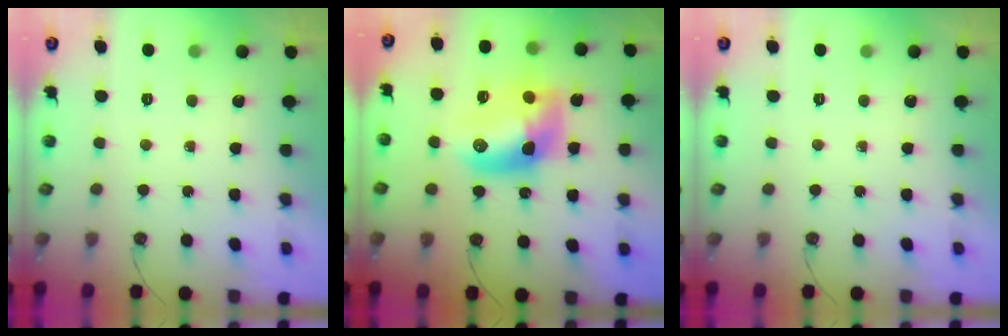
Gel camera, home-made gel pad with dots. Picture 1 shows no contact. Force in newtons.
{"total": 14.0, "press": 14.0, "slide": 1.3}
{"total": 0.0}